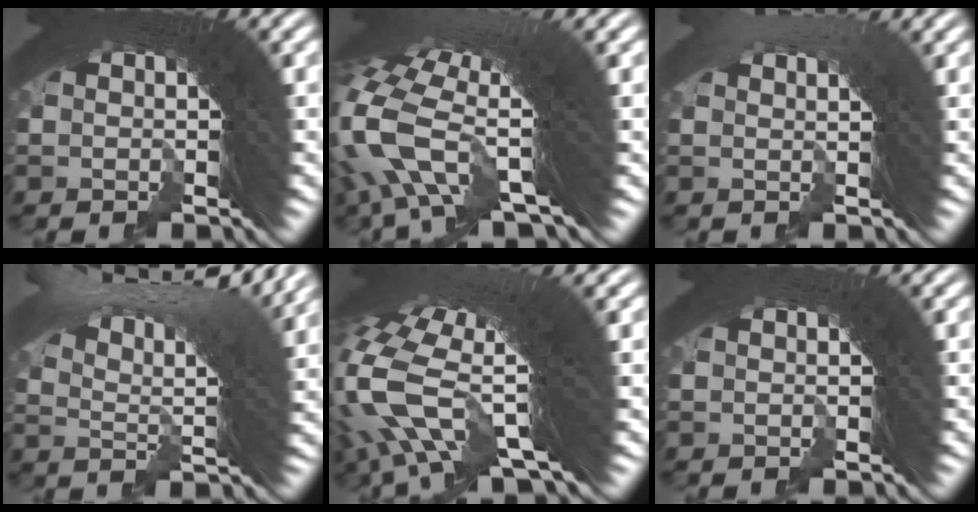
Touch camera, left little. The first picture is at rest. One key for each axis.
{"total": 9.0, "fx": -0.2, "fy": 4.5, "fz": 7.8, "tx": -0.160, "ty": -0.009, "tz": -0.004}
{"total": 2.2, "fx": 1.7, "fy": -1.0, "fz": 0.9, "tx": 0.005, "ty": 0.019, "tz": 0.024}
{"total": 10.8, "fx": 6.6, "fy": 2.8, "fz": 8.1, "tx": -0.113, "ty": 0.035, "tz": 0.092}
{"total": 9.7, "fx": 1.2, "fy": 4.1, "fz": 8.7, "tx": -0.154, "ty": 0.006, "tz": 0.014}
{"total": 0.0}